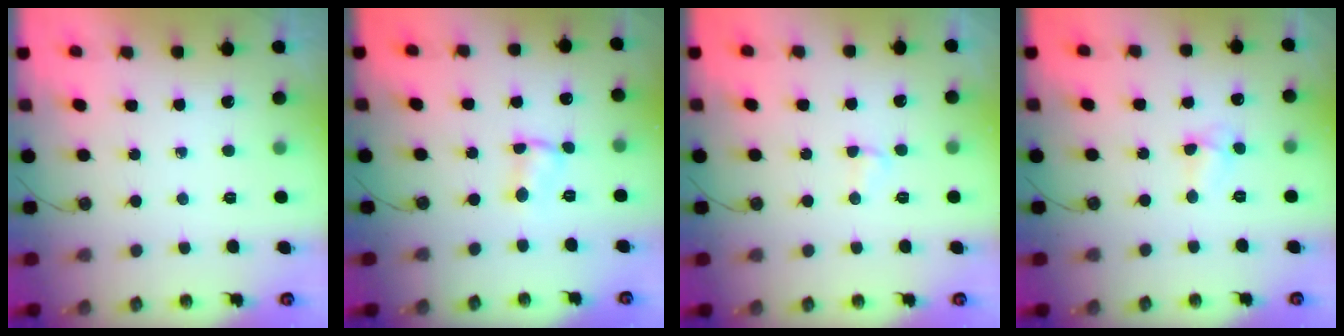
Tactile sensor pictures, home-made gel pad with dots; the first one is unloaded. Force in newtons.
{"total": 1.6, "press": 1.6, "slide": 0.3}
{"total": 2.5, "press": 2.4, "slide": 0.7}
{"total": 3.3, "press": 3.3, "slide": 0.5}